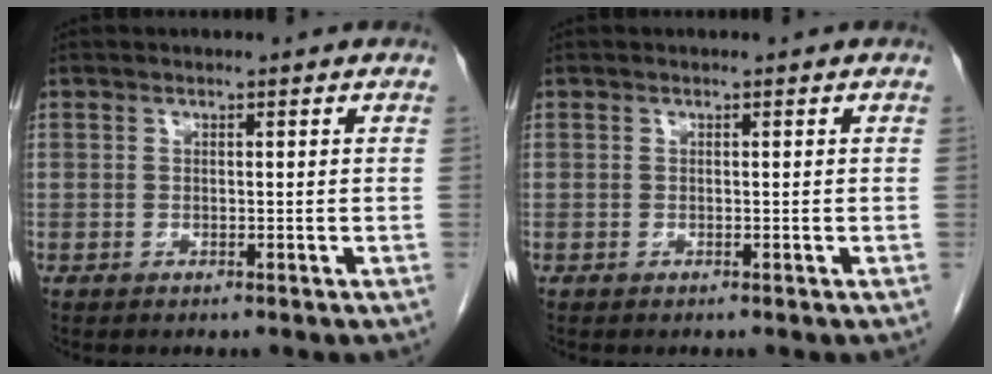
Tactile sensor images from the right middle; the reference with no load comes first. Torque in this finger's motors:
{"motor_torque": [0.28, -0.11, 0.05, 0.01]}